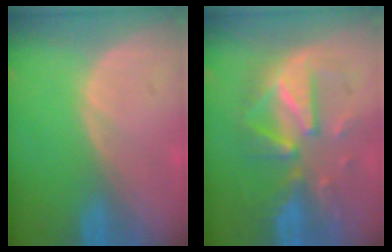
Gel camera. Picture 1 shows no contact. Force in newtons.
{"total": 9.1, "press": 9.1, "slide": 0.5}